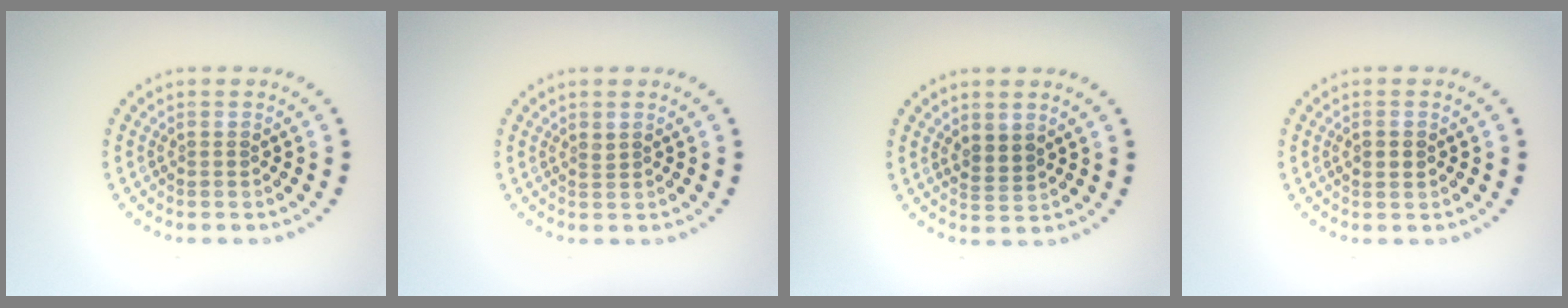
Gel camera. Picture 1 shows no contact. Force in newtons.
{"total": 0.6, "press": 0.5, "slide": 0.4}
{"total": 1.8, "press": 1.5, "slide": 1.0}
{"total": 1.0, "press": 1.0, "slide": 0.1}